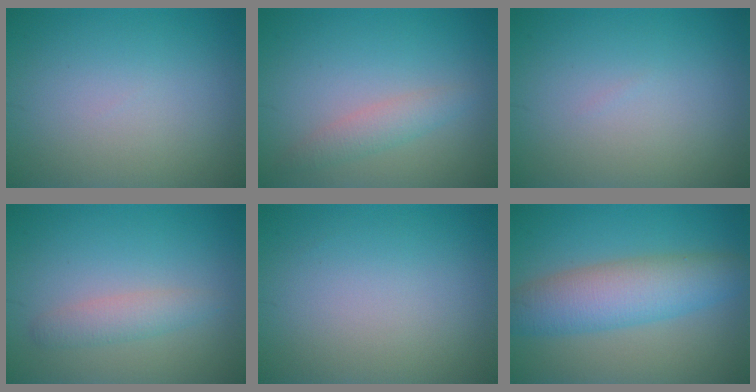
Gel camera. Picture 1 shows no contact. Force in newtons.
{"total": 2.0, "press": 2.0, "slide": 0.1}
{"total": 0.0}
{"total": 2.0, "press": 2.0, "slide": 0.1}
{"total": 0.0}
{"total": 6.3, "press": 6.3, "slide": 0.1}